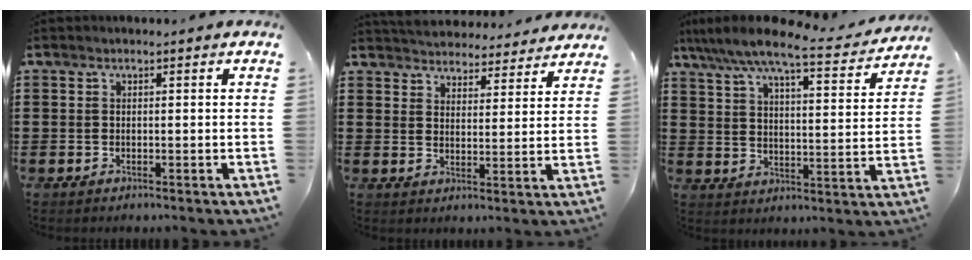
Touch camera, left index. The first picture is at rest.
{"total": 4.4, "force": [4.3, 0.2, -0.1], "torque": [-0.019, -0.028, 0.076]}
{"total": 7.7, "force": [6.7, 0.1, 3.8], "torque": [-0.101, -0.039, 0.111]}